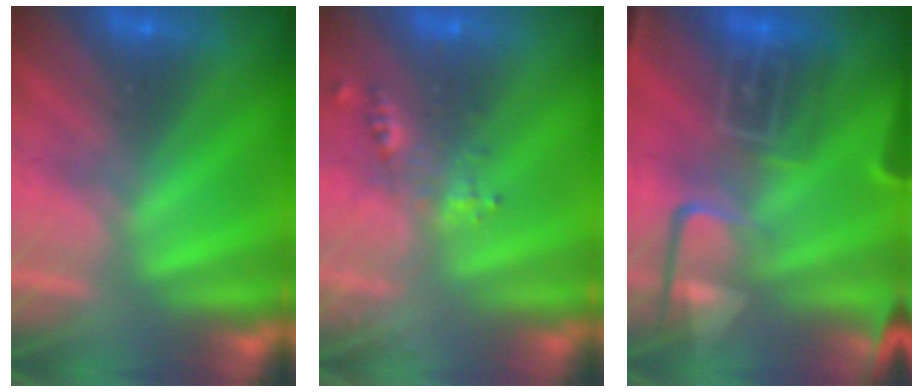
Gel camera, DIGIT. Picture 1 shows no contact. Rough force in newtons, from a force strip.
{"total": 2.4}
{"total": 7.3}